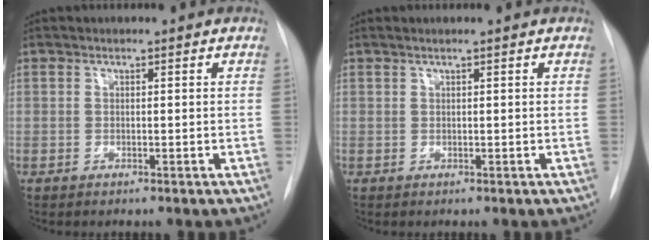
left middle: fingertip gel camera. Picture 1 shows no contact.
{"total": 0.8, "force": [0.5, -0.2, 0.5], "torque": [-0.017, 0.006, 0.014]}